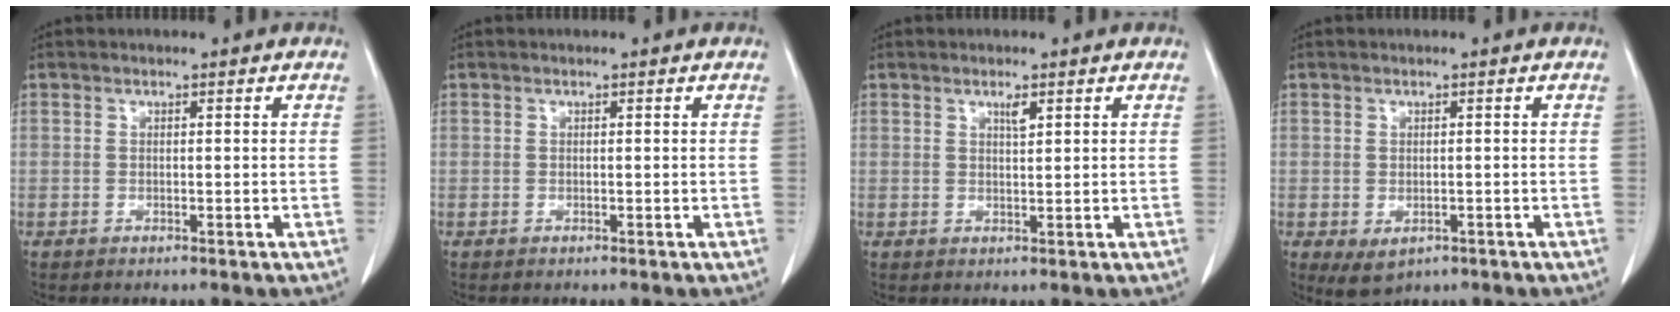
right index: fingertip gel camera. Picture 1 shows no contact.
{"total": 0.0}
{"total": 1.4, "force": [0.9, 0.2, 1.1], "torque": [-0.021, -0.002, 0.016]}
{"total": 3.2, "force": [-1.3, 2.1, 2.1], "torque": [-0.036, -0.008, -0.007]}